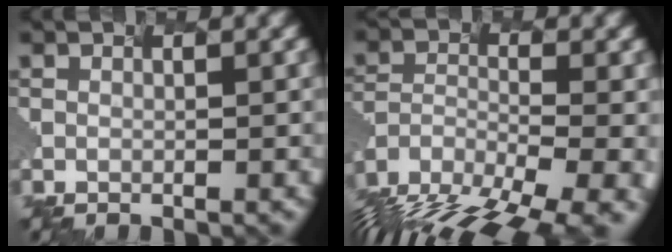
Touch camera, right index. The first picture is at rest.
{"total": 15.1, "force": [-12.9, 3.8, 7.0], "torque": [-0.155, -0.024, -0.159]}